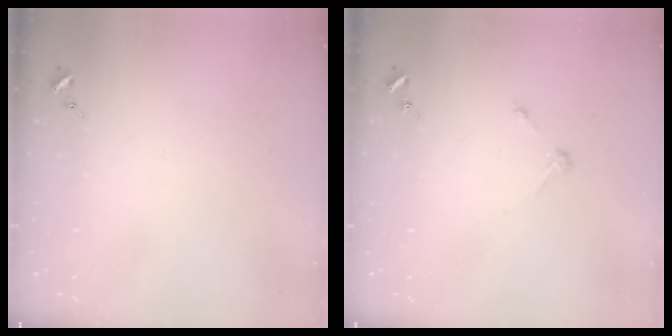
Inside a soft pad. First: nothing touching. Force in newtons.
{"total": 3.2, "press": 3.2, "slide": 0.4}